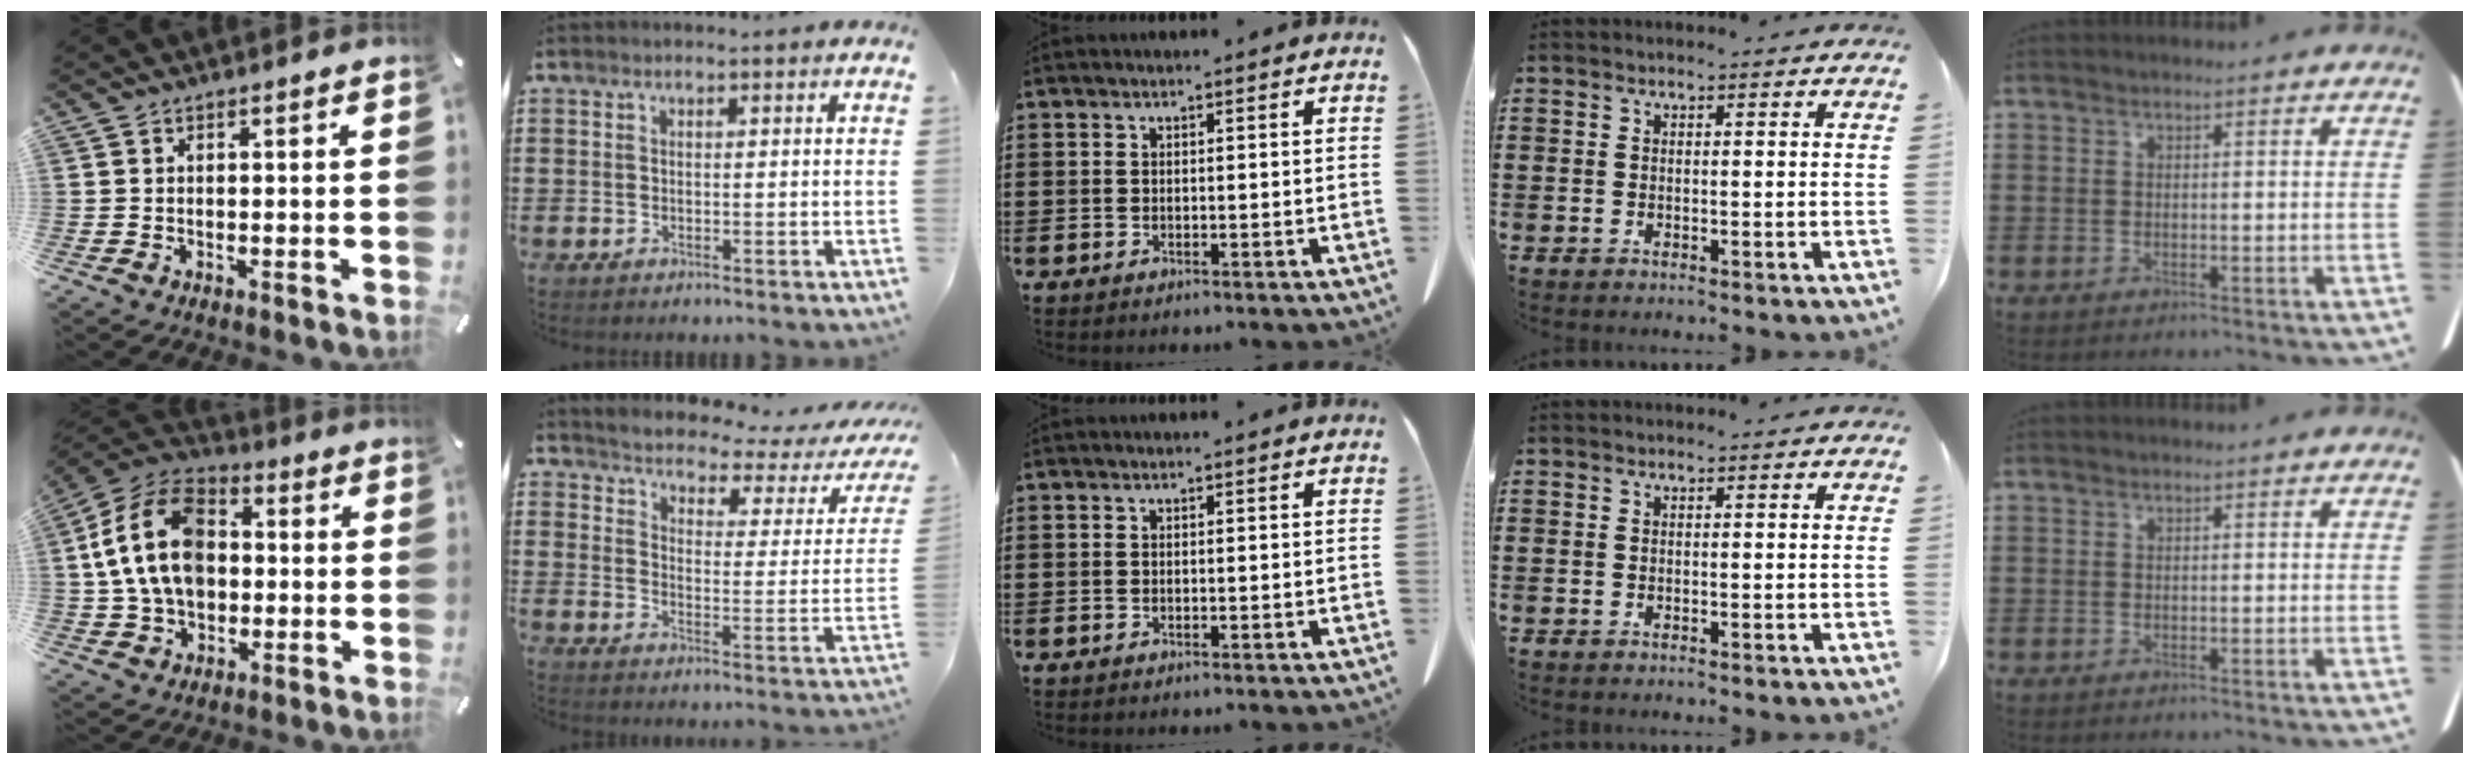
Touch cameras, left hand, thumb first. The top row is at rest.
{"thumb": {"total": 16.7, "force": [0.6, 12.6, 10.9], "torque": [-0.240, 0.014, 0.009]}, "index": {"total": 2.8, "force": [2.7, 0.2, 0.7], "torque": [-0.035, -0.030, 0.037]}}